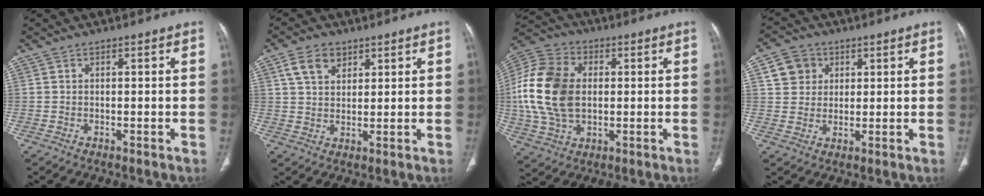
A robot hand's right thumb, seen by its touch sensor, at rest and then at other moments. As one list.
[{"total": 6.0, "force": [3.2, 4.0, 3.2], "torque": [-0.044, -0.011, 0.061]}, {"total": 17.7, "force": [0.7, 12.0, 13.0], "torque": [-0.264, 0.012, 0.014]}, {"total": 8.7, "force": [3.1, 7.8, 2.3], "torque": [-0.011, -0.003, 0.055]}]